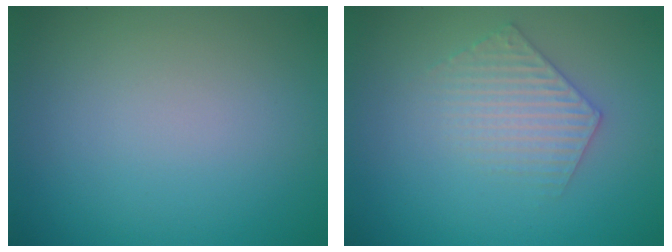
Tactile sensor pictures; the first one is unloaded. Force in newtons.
{"total": 2.9, "press": 2.9, "slide": 0.5}